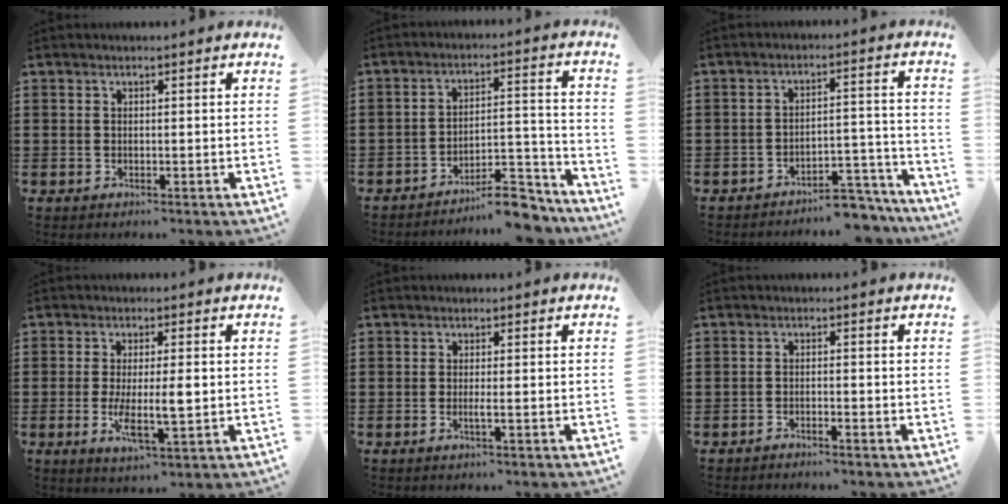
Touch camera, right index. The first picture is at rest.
{"total": 9.3, "force": [-8.3, 1.7, 3.8], "torque": [-0.043, 0.031, -0.152]}
{"total": 5.3, "force": [-5.0, 0.9, 1.6], "torque": [-0.024, 0.010, -0.097]}
{"total": 6.5, "force": [-0.8, 1.5, 6.2], "torque": [-0.113, -0.010, -0.018]}
{"total": 1.5, "force": [-0.5, -0.1, 1.5], "torque": [-0.032, -0.008, -0.011]}
{"total": 1.2, "force": [-1.1, -0.1, 0.3], "torque": [-0.006, 0.001, -0.022]}